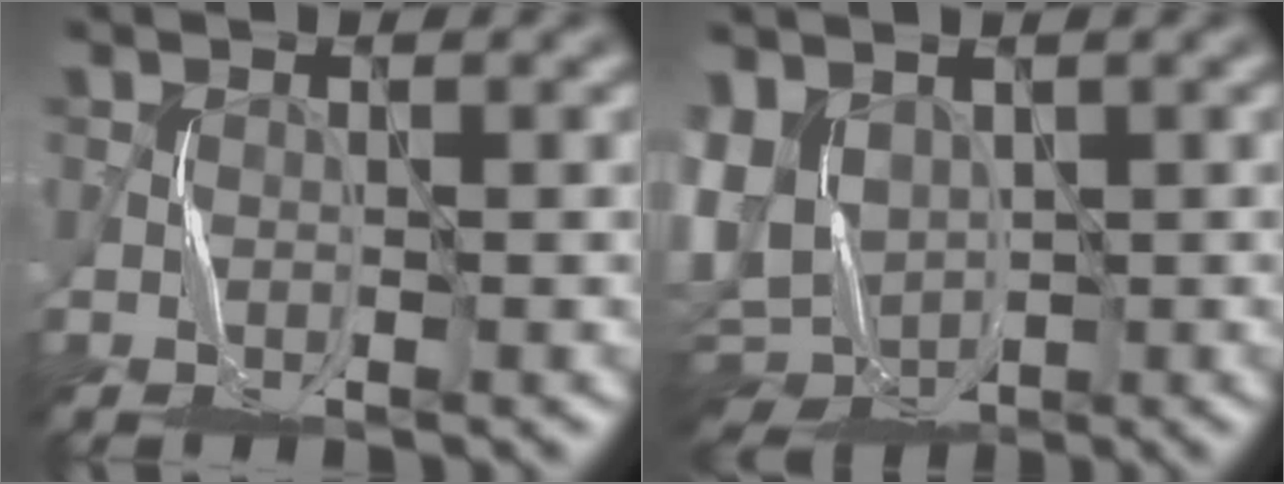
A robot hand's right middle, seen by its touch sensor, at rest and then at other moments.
{"total": 7.2, "force": [-0.6, 5.3, 4.8], "torque": [-0.108, -0.012, -0.003]}